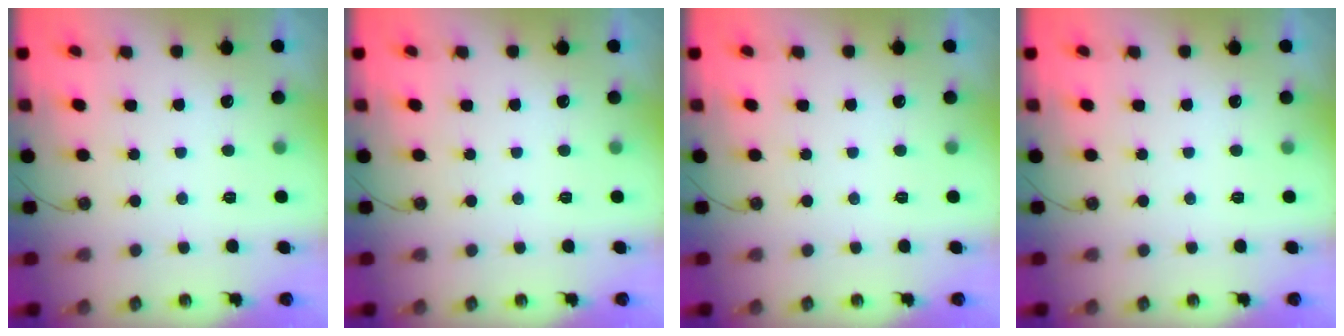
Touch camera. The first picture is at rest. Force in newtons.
{"total": 0.0}
{"total": 0.0}
{"total": 0.0}